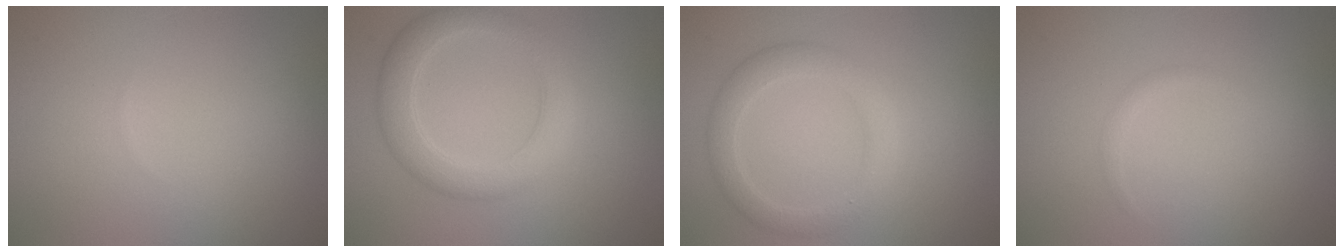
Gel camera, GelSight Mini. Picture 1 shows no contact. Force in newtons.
{"total": 2.9, "press": 2.9, "slide": 0.3}
{"total": 3.1, "press": 3.0, "slide": 0.4}
{"total": 0.6, "press": 0.6, "slide": 0.1}